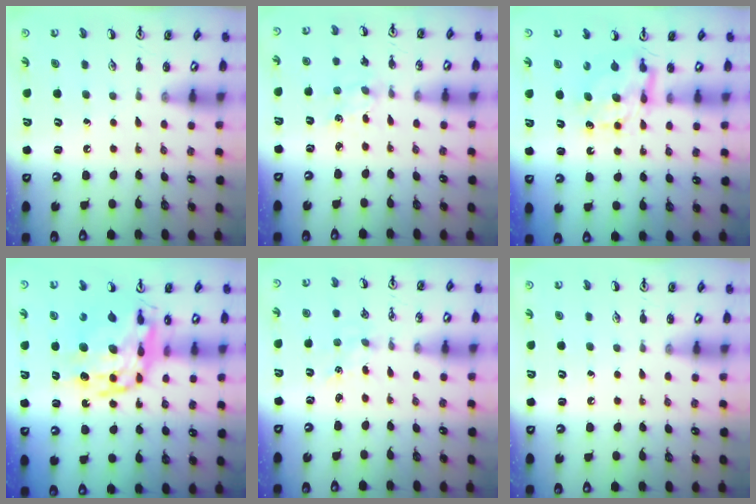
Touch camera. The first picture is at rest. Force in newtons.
{"total": 2.7, "press": 2.7, "slide": 0.4}
{"total": 7.5, "press": 7.5, "slide": 0.6}
{"total": 18.3, "press": 18.2, "slide": 1.6}
{"total": 1.7, "press": 1.6, "slide": 0.2}
{"total": 0.0}